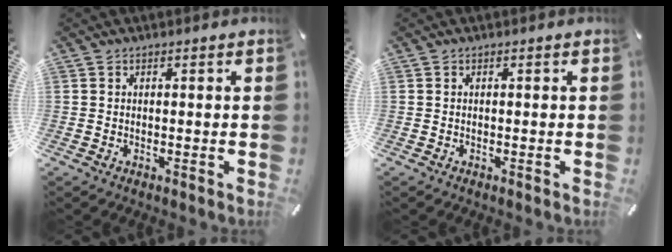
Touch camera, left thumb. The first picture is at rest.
{"total": 0.0}